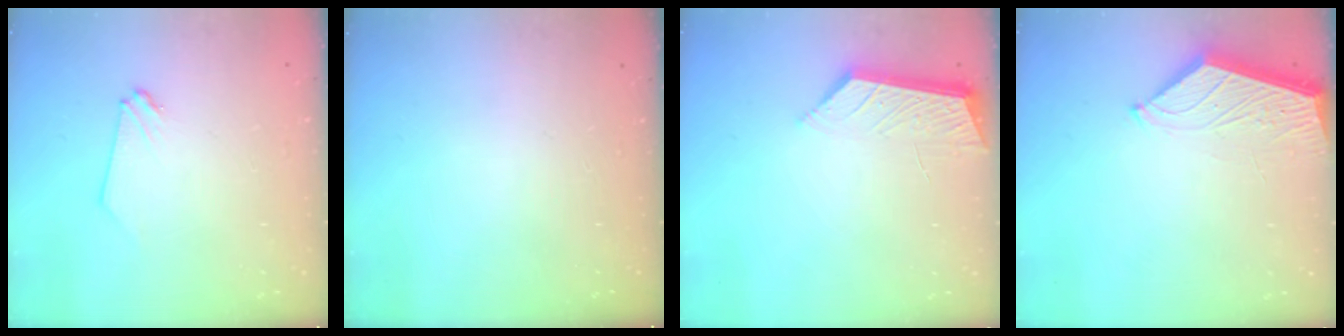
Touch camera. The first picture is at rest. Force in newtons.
{"total": 0.0}
{"total": 5.6, "press": 5.5, "slide": 0.7}
{"total": 3.8, "press": 3.8, "slide": 0.4}